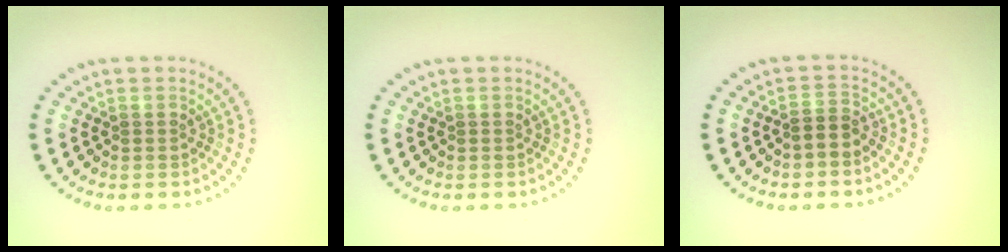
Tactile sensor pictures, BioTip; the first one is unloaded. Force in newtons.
{"total": 0.0}
{"total": 1.2, "press": 0.8, "slide": 0.9}